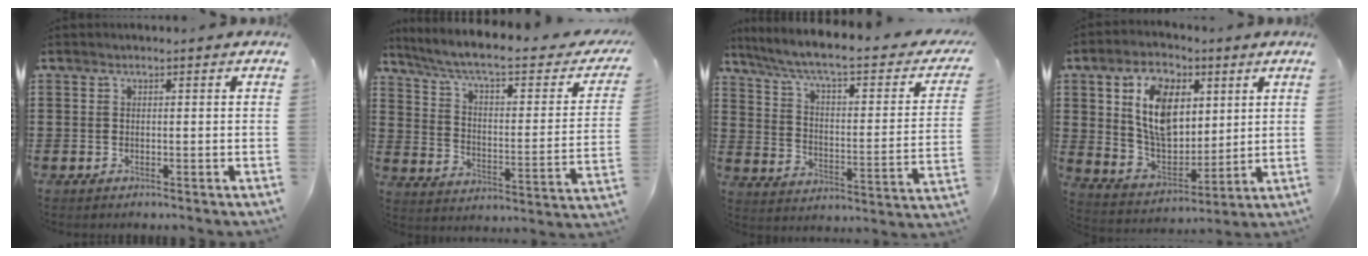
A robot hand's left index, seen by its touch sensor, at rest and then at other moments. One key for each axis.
{"total": 7.0, "fx": 5.4, "fy": 0.7, "fz": 4.5, "tx": -0.109, "ty": -0.038, "tz": 0.085}
{"total": 6.9, "fx": 5.2, "fy": 0.5, "fz": 4.6, "tx": -0.110, "ty": -0.040, "tz": 0.080}
{"total": 10.7, "fx": 4.1, "fy": 6.9, "fz": 7.1, "tx": -0.157, "ty": 0.006, "tz": 0.072}